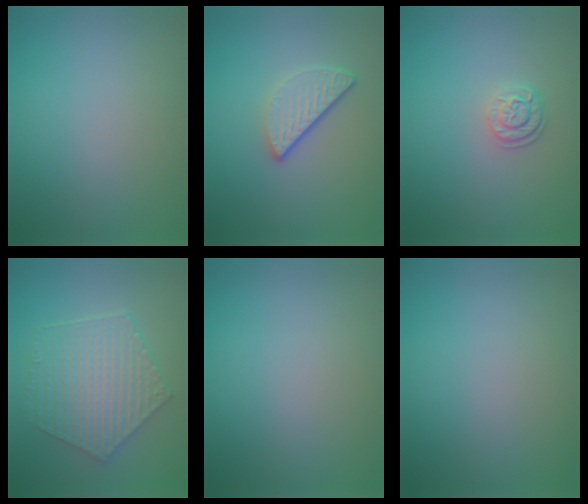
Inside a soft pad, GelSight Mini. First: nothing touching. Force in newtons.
{"total": 3.4, "press": 2.6, "slide": 2.2}
{"total": 1.9, "press": 1.7, "slide": 0.9}
{"total": 6.1, "press": 4.9, "slide": 3.6}
{"total": 0.0}
{"total": 0.0}